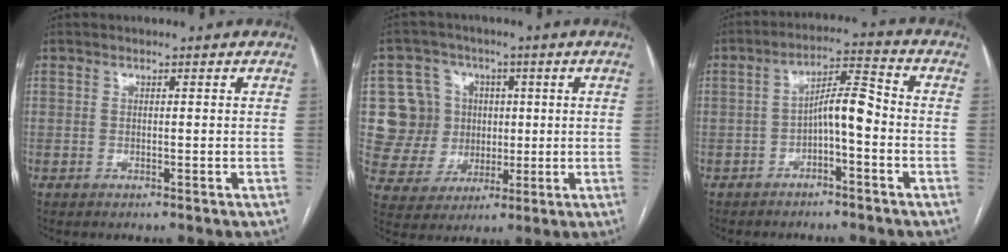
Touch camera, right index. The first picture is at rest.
{"total": 10.3, "force": [1.7, 10.0, 1.8], "torque": [-0.049, 0.034, 0.045]}
{"total": 6.3, "force": [-1.8, 1.4, 5.9], "torque": [-0.103, 0.026, -0.030]}